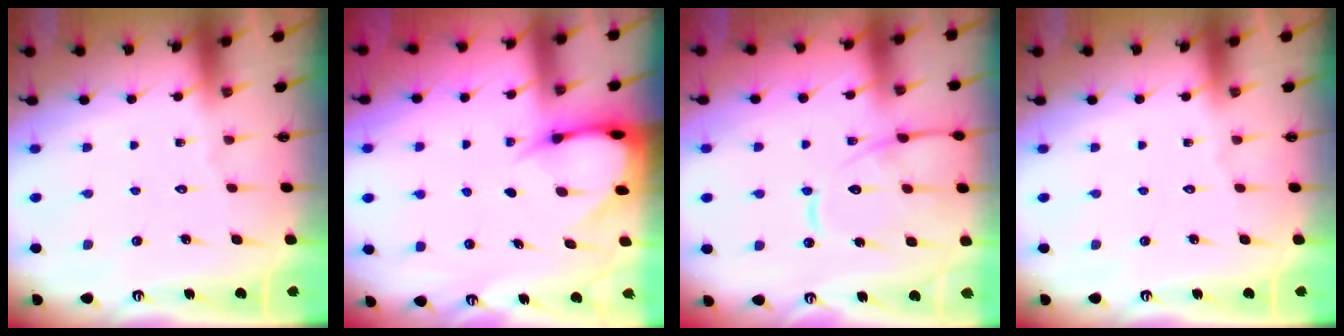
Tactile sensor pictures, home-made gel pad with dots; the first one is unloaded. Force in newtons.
{"total": 5.1, "press": 5.1, "slide": 0.5}
{"total": 14.5, "press": 14.4, "slide": 1.2}
{"total": 0.0}